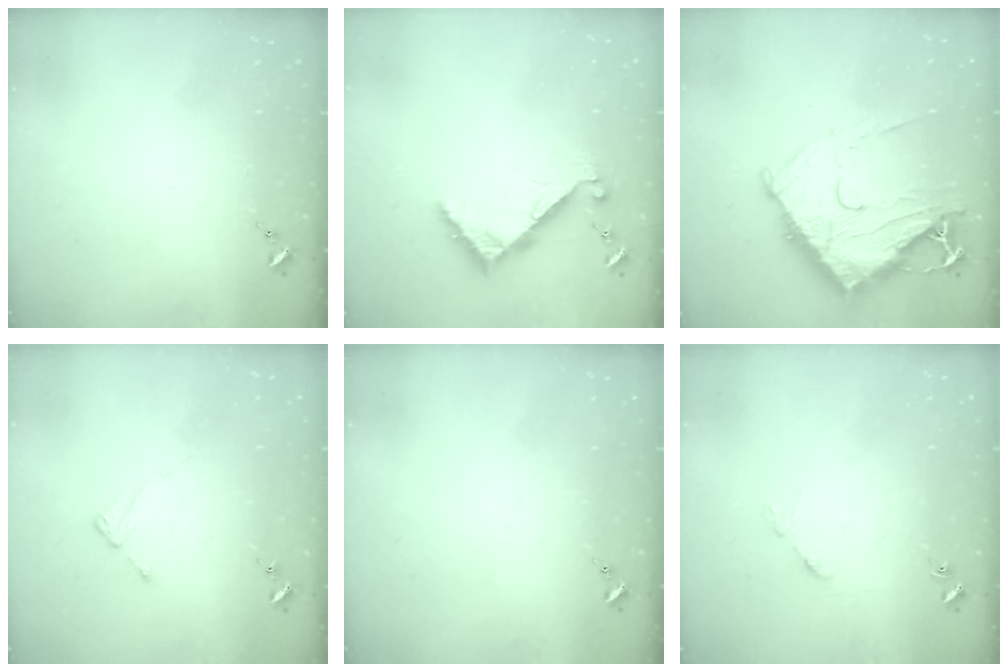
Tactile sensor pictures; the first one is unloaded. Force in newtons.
{"total": 7.5, "press": 7.5, "slide": 0.1}
{"total": 18.4, "press": 18.3, "slide": 1.8}
{"total": 2.0, "press": 1.9, "slide": 0.4}
{"total": 0.0}
{"total": 3.9, "press": 3.9, "slide": 0.5}